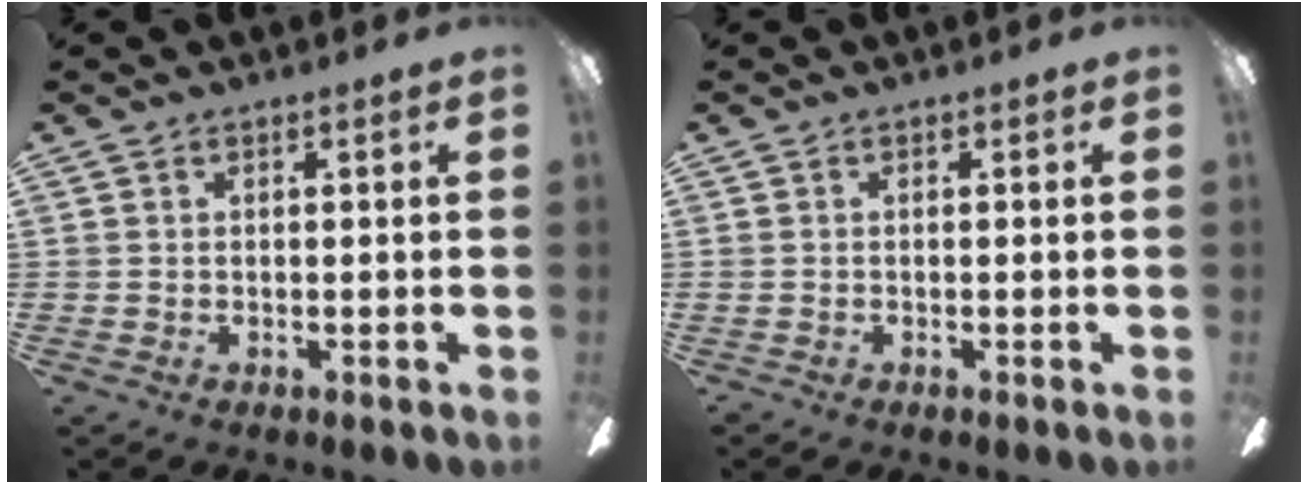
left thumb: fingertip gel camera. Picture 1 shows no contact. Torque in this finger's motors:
{"motor_torque": [-1.30, 1.68, 0.35, 0.16, 0.08]}